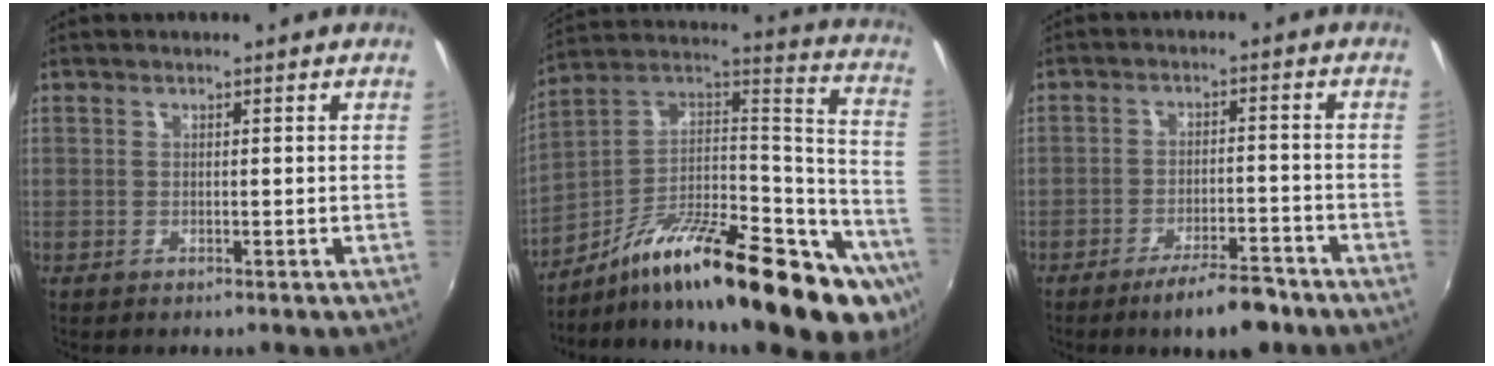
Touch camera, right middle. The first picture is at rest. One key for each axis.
{"total": 31.3, "fx": -18.0, "fy": 9.3, "fz": 23.9, "tx": -0.320, "ty": 0.002, "tz": -0.287}
{"total": 8.0, "fx": -6.1, "fy": 2.0, "fz": 4.8, "tx": -0.092, "ty": -0.001, "tz": -0.093}